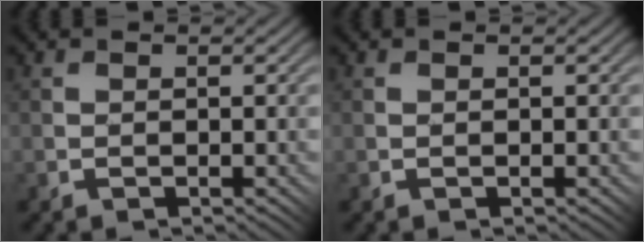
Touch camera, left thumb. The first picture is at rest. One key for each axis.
{"total": 0.0}